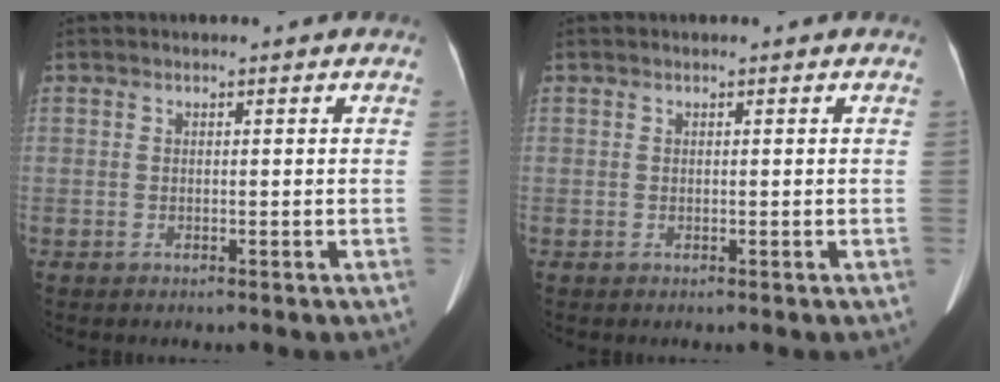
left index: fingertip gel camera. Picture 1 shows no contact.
{"total": 0.0}